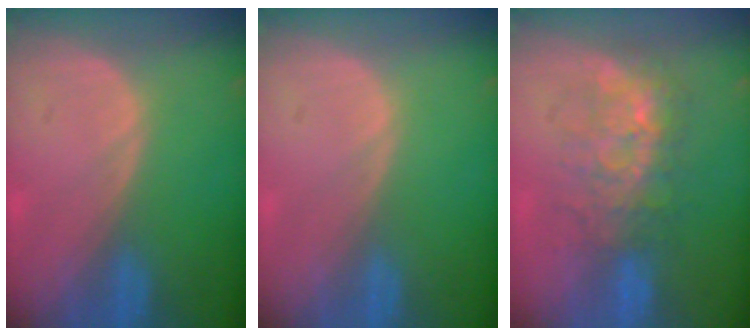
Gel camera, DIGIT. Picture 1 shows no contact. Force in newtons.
{"total": 0.0}
{"total": 7.6, "press": 7.2, "slide": 2.4}